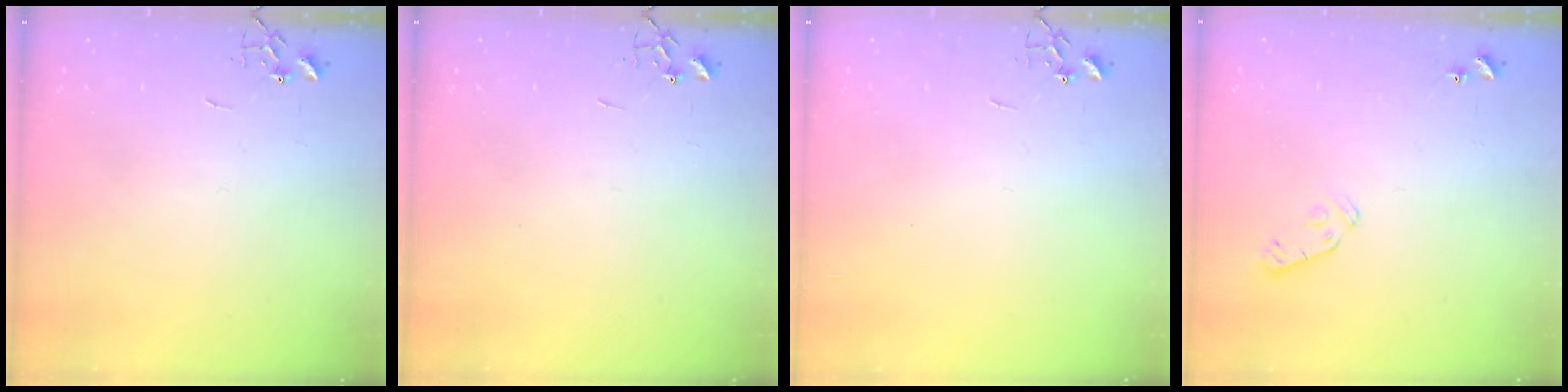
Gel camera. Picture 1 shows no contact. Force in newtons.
{"total": 0.0}
{"total": 0.0}
{"total": 5.9, "press": 5.9, "slide": 0.6}